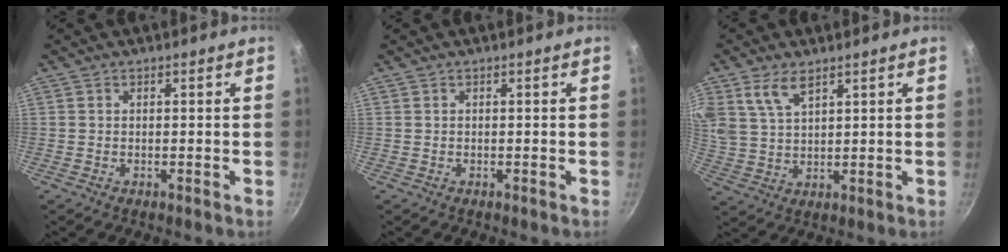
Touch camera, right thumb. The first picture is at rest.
{"total": 0.0}
{"total": 6.9, "force": [4.1, 3.4, 4.3], "torque": [-0.077, -0.018, 0.087]}